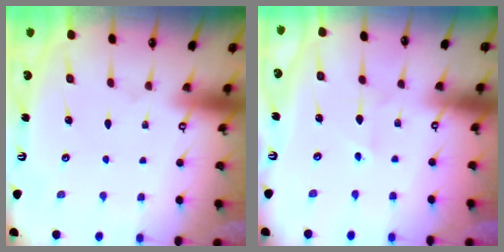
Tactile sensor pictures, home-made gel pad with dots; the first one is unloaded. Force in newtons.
{"total": 2.4, "press": 2.4, "slide": 0.2}